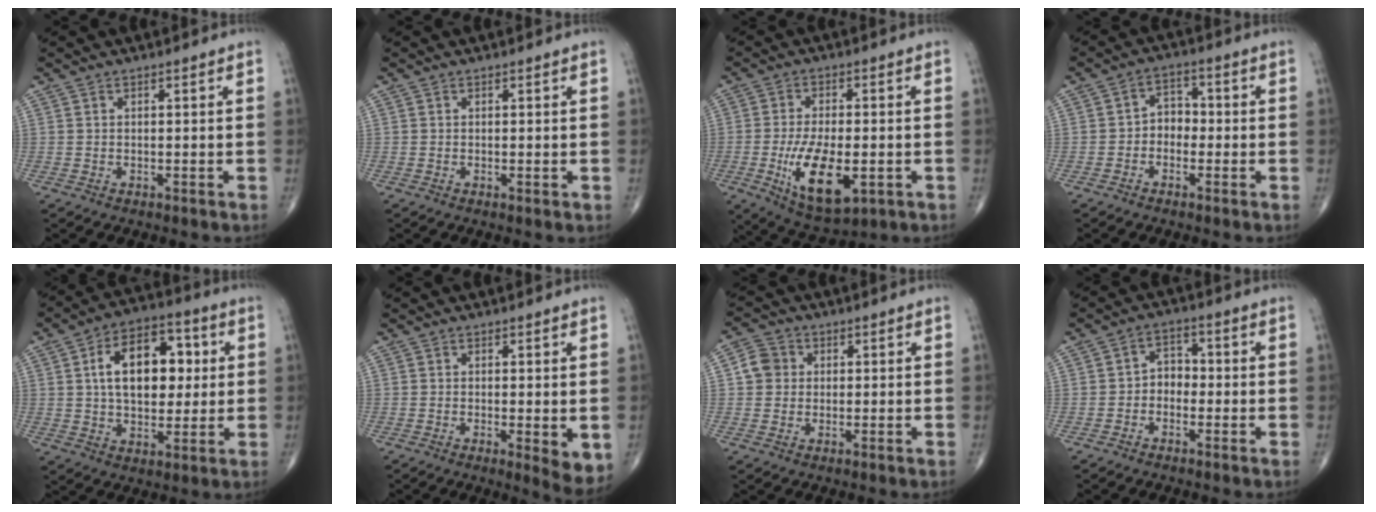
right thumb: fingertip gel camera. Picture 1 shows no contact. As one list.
[{"total": 0.7, "force": [0.0, 0.1, 0.7], "torque": [-0.013, -0.003, -0.001]}, {"total": 13.3, "force": [-3.4, 6.0, 11.3], "torque": [-0.194, -0.008, -0.045]}, {"total": 4.5, "force": [-1.1, 3.5, 2.6], "torque": [-0.017, 0.023, -0.033]}, {"total": 15.9, "force": [2.9, 9.7, 12.3], "torque": [-0.157, 0.012, 0.042]}, {"total": 5.2, "force": [-0.7, 1.3, 5.0], "torque": [-0.070, -0.016, -0.010]}, {"total": 4.7, "force": [0.6, 4.4, 1.6], "torque": [-0.014, 0.007, 0.002]}, {"total": 4.1, "force": [-1.1, 3.2, 2.4], "torque": [-0.016, 0.022, -0.034]}]